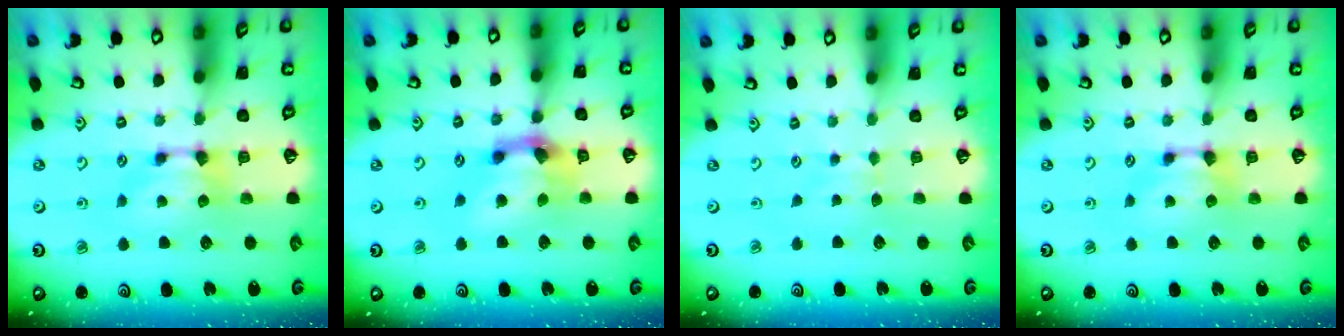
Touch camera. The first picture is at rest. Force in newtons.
{"total": 4.7, "press": 4.1, "slide": 2.4}
{"total": 3.1, "press": 3.1, "slide": 0.3}
{"total": 0.0}